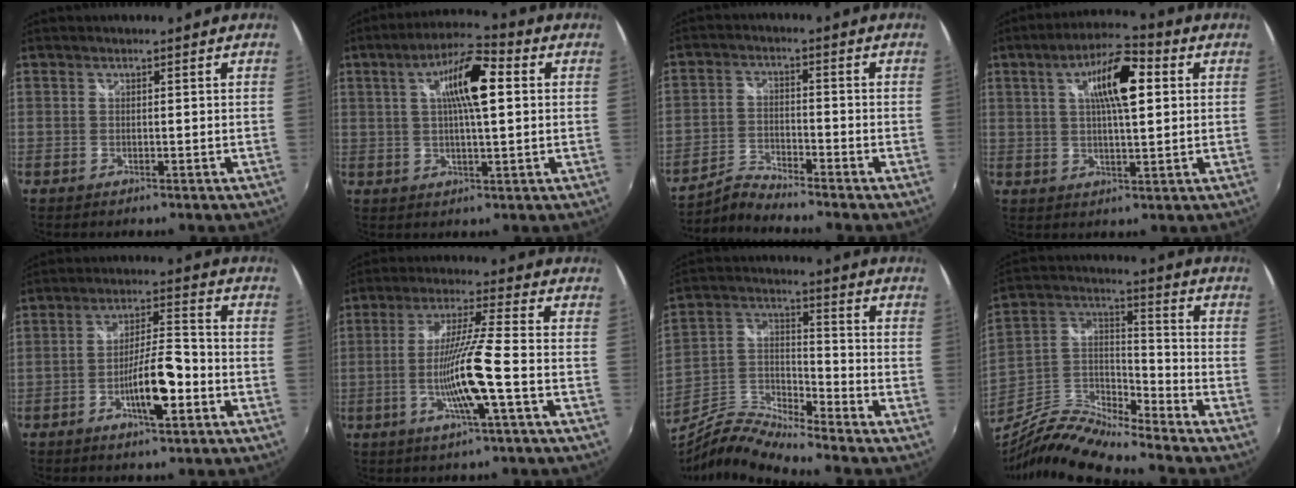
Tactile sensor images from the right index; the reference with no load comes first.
{"total": 10.6, "force": [2.4, 2.5, 10.0], "torque": [-0.172, 0.018, 0.037]}
{"total": 3.9, "force": [-3.8, -0.9, -0.1], "torque": [-0.007, 0.009, -0.084]}
{"total": 10.9, "force": [3.0, 3.1, 10.0], "torque": [-0.167, 0.019, 0.046]}
{"total": 9.3, "force": [-3.8, 2.1, 8.2], "torque": [-0.146, 0.004, -0.059]}
{"total": 11.2, "force": [-3.5, -1.0, 10.6], "torque": [-0.203, -0.010, -0.065]}
{"total": 7.9, "force": [-6.5, 0.5, 4.4], "torque": [-0.102, 0.008, -0.142]}
{"total": 12.3, "force": [-10.6, 1.1, 6.0], "torque": [-0.141, 0.005, -0.219]}